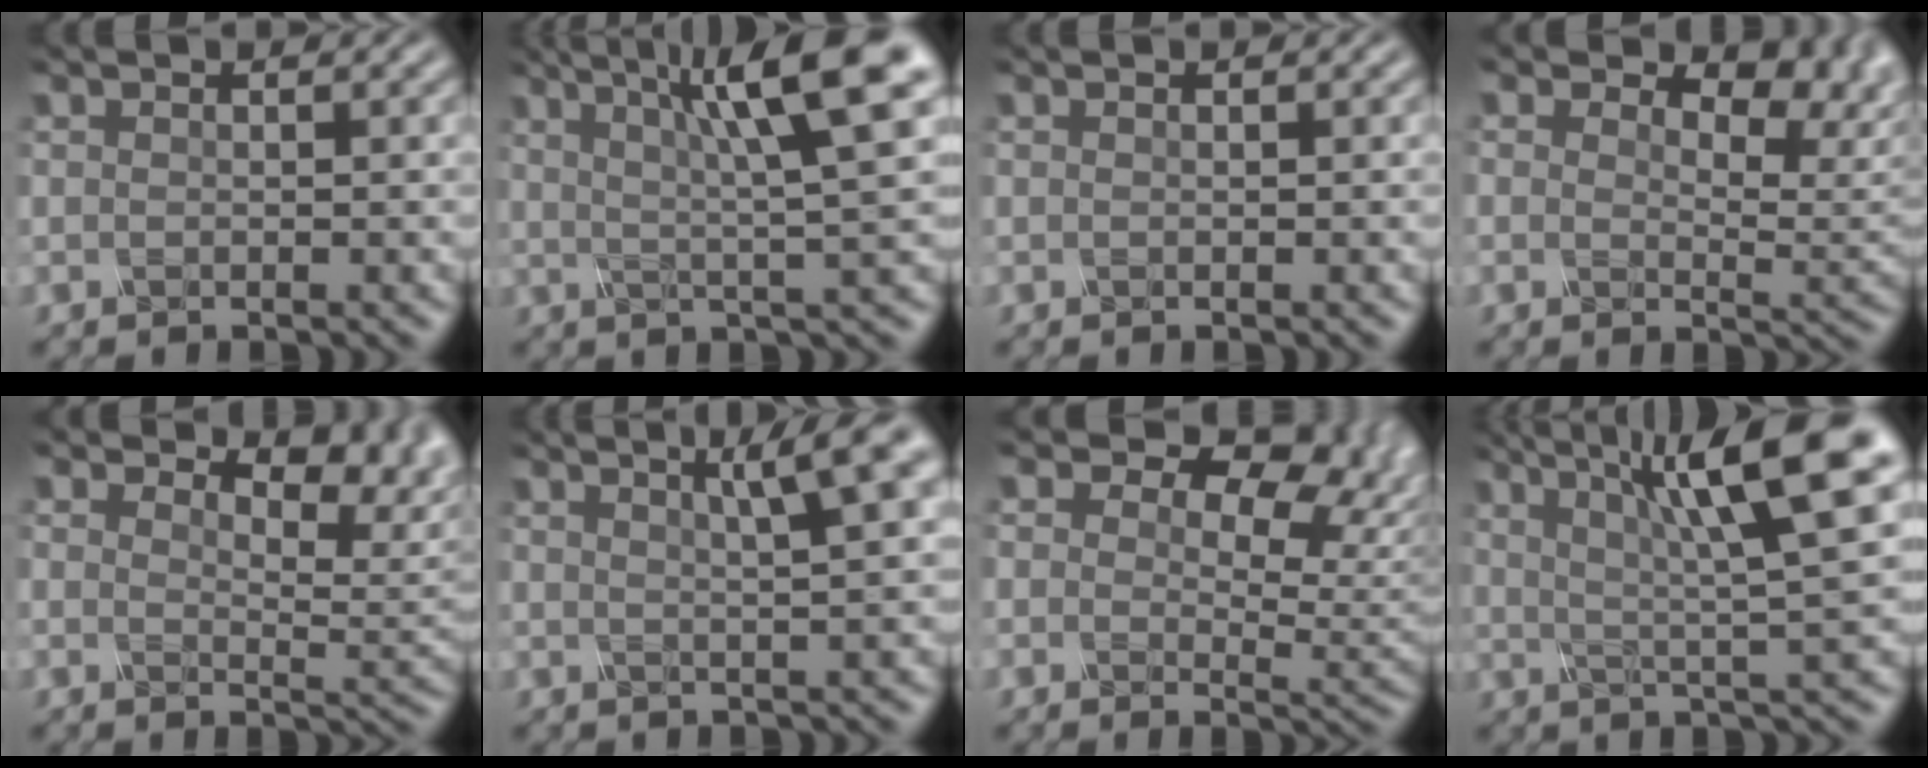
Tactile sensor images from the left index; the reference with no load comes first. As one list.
[{"total": 9.7, "force": [3.6, 1.6, 8.9], "torque": [-0.113, 0.021, 0.052]}, {"total": 0.0}, {"total": 9.0, "force": [4.7, 4.9, 5.9], "torque": [-0.073, 0.005, 0.064]}, {"total": 7.2, "force": [4.0, 3.5, 4.8], "torque": [-0.065, 0.003, 0.056]}, {"total": 5.2, "force": [2.5, 1.0, 4.5], "torque": [-0.046, 0.017, 0.027]}, {"total": 9.3, "force": [4.9, 5.4, 5.7], "torque": [-0.069, 0.002, 0.068]}, {"total": 10.7, "force": [4.0, 1.9, 9.8], "torque": [-0.140, 0.018, 0.061]}]